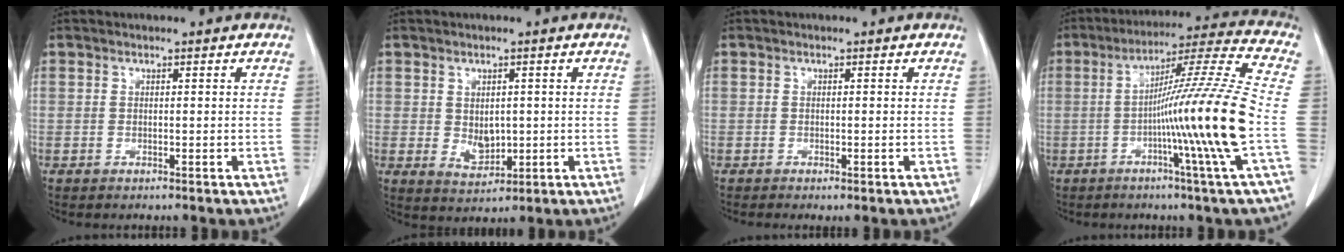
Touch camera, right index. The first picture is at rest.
{"total": 4.3, "force": [0.1, 2.9, 3.2], "torque": [-0.054, -0.005, 0.016]}
{"total": 1.0, "force": [-0.5, 0.2, 0.8], "torque": [-0.016, -0.004, -0.005]}
{"total": 17.2, "force": [-3.4, -3.1, 16.6], "torque": [-0.267, -0.007, -0.070]}